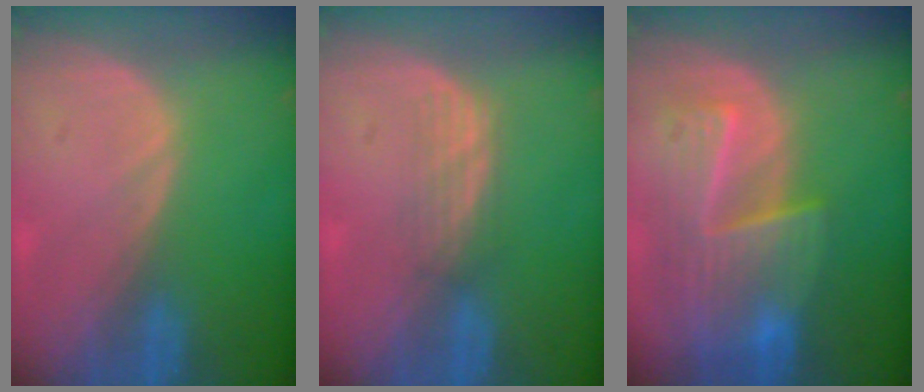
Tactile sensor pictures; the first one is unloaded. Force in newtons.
{"total": 2.9, "press": 2.6, "slide": 1.4}
{"total": 9.5, "press": 8.4, "slide": 4.5}